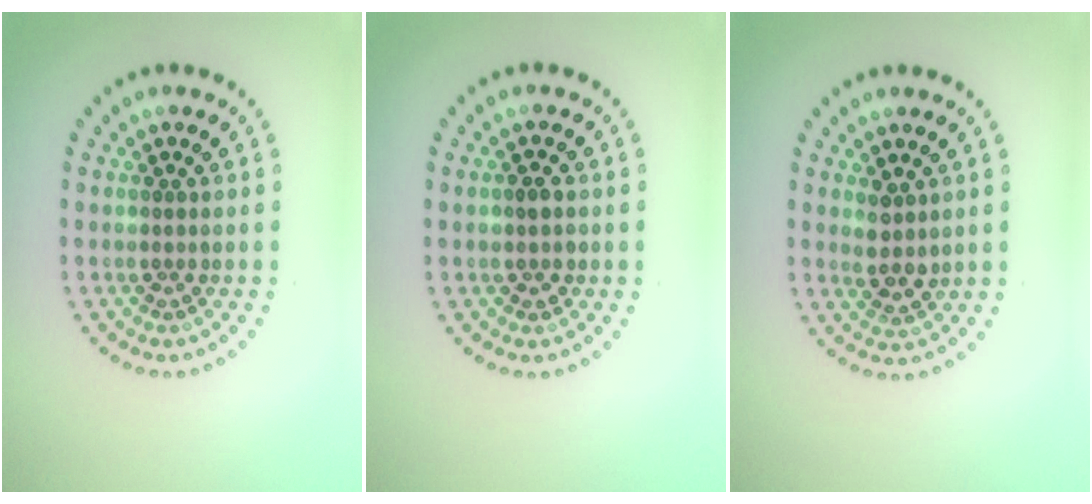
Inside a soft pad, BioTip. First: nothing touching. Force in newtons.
{"total": 1.4, "press": 1.3, "slide": 0.3}
{"total": 2.0, "press": 1.7, "slide": 1.0}